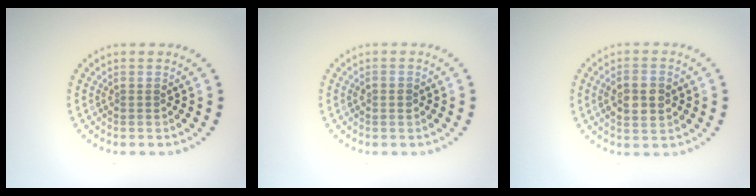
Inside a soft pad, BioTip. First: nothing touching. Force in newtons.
{"total": 1.3, "press": 1.3, "slide": 0.1}
{"total": 3.1, "press": 3.1, "slide": 0.3}